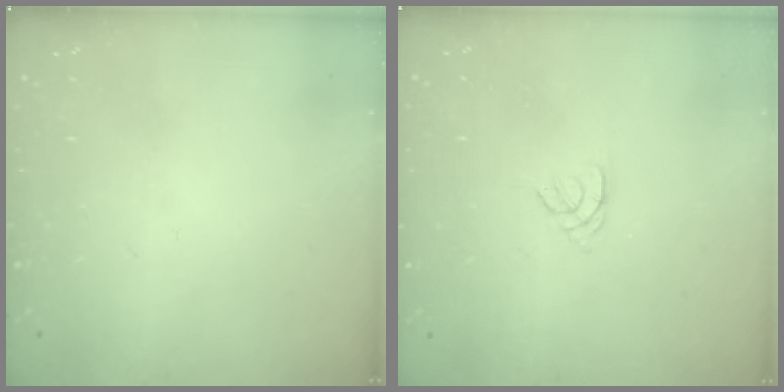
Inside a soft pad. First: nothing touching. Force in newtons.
{"total": 1.1, "press": 1.0, "slide": 0.3}